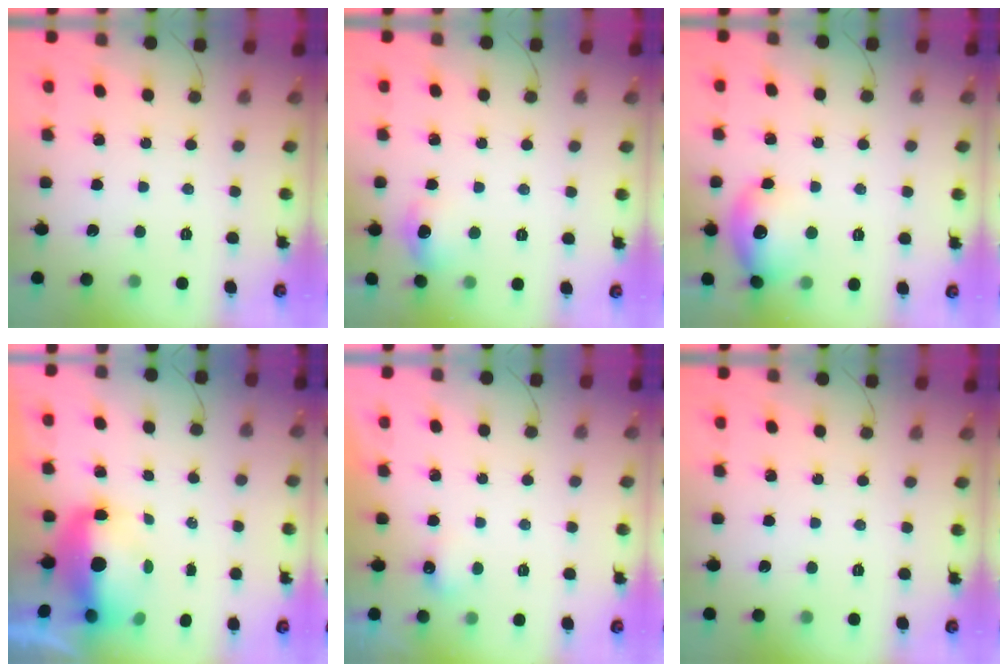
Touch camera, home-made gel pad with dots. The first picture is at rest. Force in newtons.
{"total": 7.9, "press": 7.6, "slide": 2.1}
{"total": 11.6, "press": 11.5, "slide": 1.2}
{"total": 7.8, "press": 7.5, "slide": 1.8}
{"total": 3.4, "press": 3.3, "slide": 0.8}
{"total": 0.0}